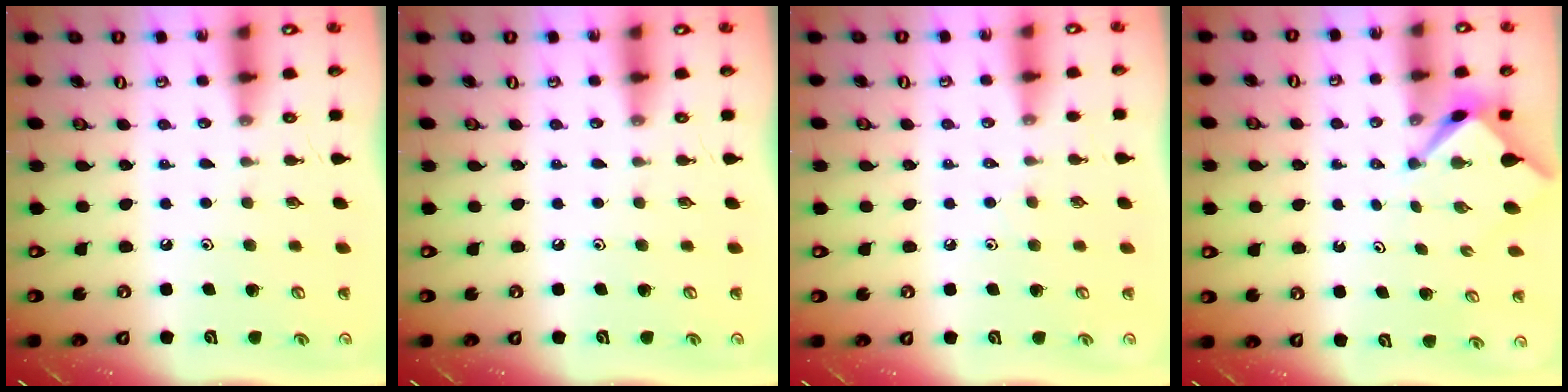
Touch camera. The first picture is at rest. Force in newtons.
{"total": 0.0}
{"total": 2.1, "press": 2.1, "slide": 0.4}
{"total": 2.9, "press": 2.9, "slide": 0.4}